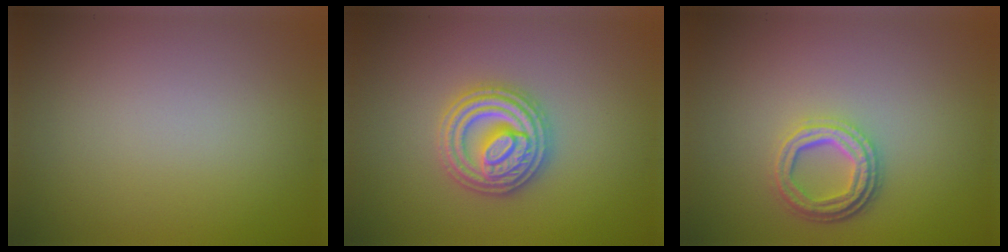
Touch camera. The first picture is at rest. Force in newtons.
{"total": 4.8, "press": 4.7, "slide": 0.7}
{"total": 4.0, "press": 3.1, "slide": 2.5}